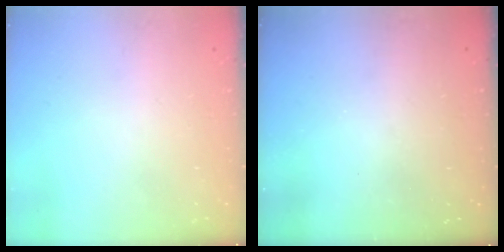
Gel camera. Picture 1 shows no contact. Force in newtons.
{"total": 2.9, "press": 2.9, "slide": 0.3}